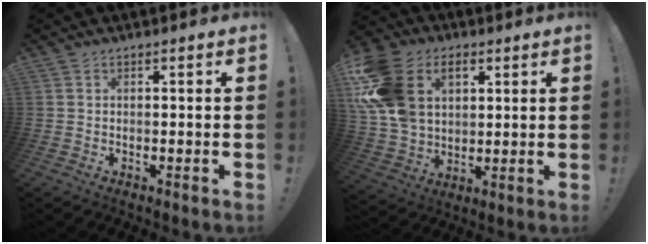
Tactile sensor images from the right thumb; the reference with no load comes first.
{"total": 19.2, "force": [6.4, 13.9, 11.5], "torque": [-0.215, -0.023, 0.121]}